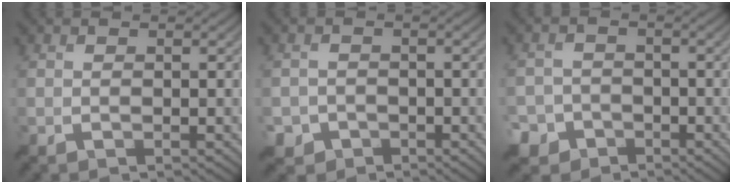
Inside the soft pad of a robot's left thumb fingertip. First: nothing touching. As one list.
[{"total": 2.7, "force": [-1.5, 2.3, 0.3], "torque": [-0.005, -0.002, -0.035]}, {"total": 5.6, "force": [-3.3, 4.3, 1.1], "torque": [-0.021, -0.009, -0.075]}]